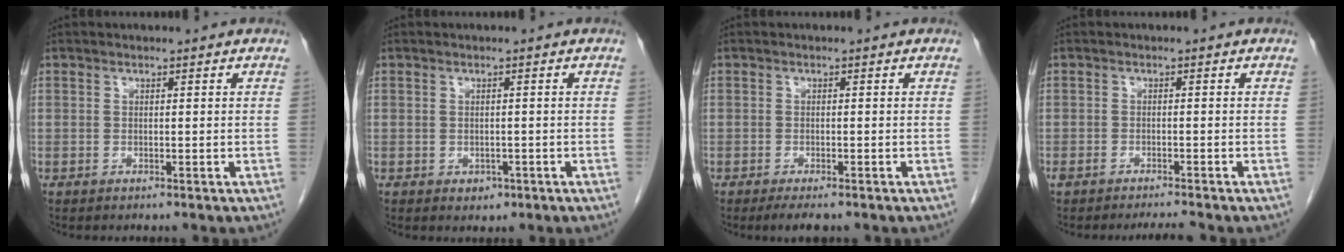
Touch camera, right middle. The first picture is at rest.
{"total": 1.5, "force": [-0.6, 1.2, 0.7], "torque": [-0.011, 0.002, -0.002]}
{"total": 3.0, "force": [-2.2, 0.8, 1.9], "torque": [-0.027, -0.006, -0.032]}
{"total": 2.5, "force": [-2.3, -0.3, 0.9], "torque": [-0.020, -0.004, -0.038]}